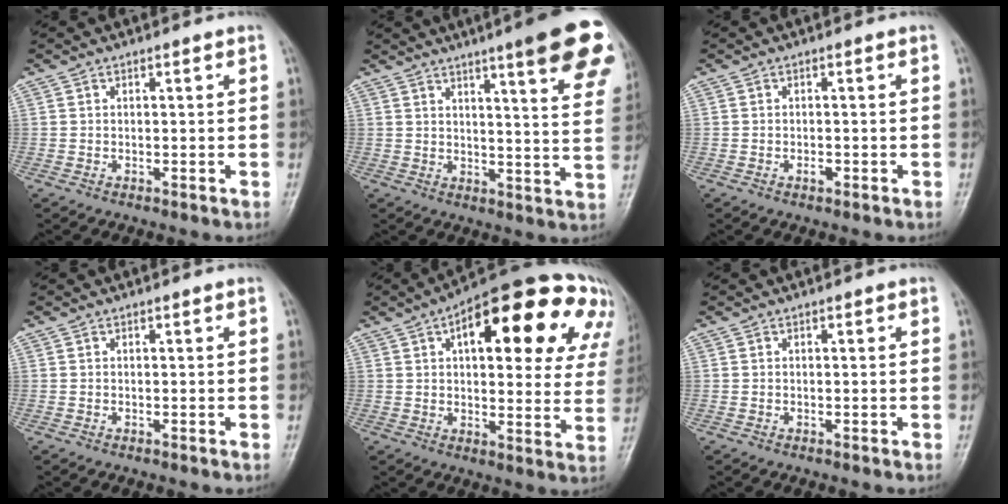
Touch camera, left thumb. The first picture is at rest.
{"total": 19.5, "force": [11.9, 2.9, 15.1], "torque": [-0.172, -0.042, 0.138]}
{"total": 0.9, "force": [-0.6, 0.5, 0.4], "torque": [-0.007, 0.004, -0.009]}
{"total": 0.0}
{"total": 27.0, "force": [11.9, 10.8, 21.6], "torque": [-0.254, 0.019, 0.153]}
{"total": 0.0}